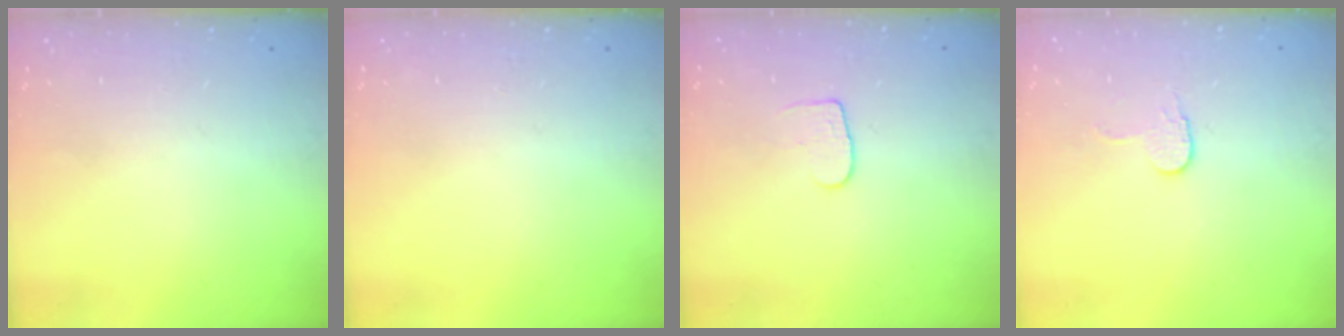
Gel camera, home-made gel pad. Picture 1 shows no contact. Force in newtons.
{"total": 0.0}
{"total": 4.3, "press": 4.3, "slide": 0.5}
{"total": 3.8, "press": 3.8, "slide": 0.3}